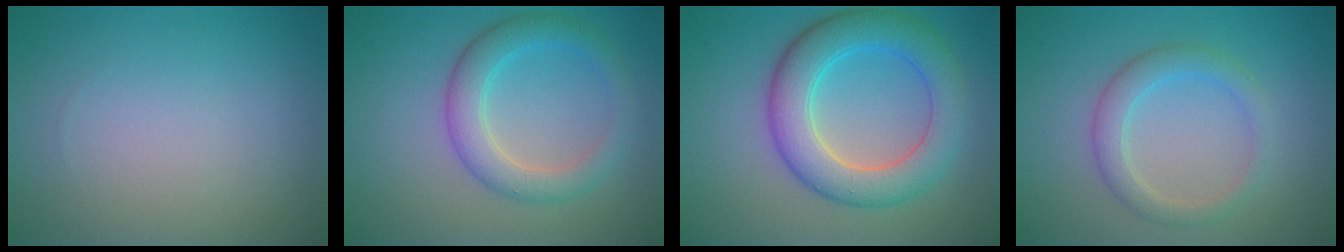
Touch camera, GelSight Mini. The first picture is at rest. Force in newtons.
{"total": 4.0, "press": 4.0, "slide": 0.1}
{"total": 6.9, "press": 6.9, "slide": 0.2}
{"total": 2.8, "press": 2.8, "slide": 0.2}